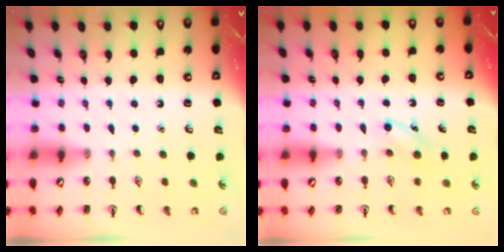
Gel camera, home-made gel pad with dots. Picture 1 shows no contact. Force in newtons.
{"total": 4.3, "press": 4.1, "slide": 1.5}